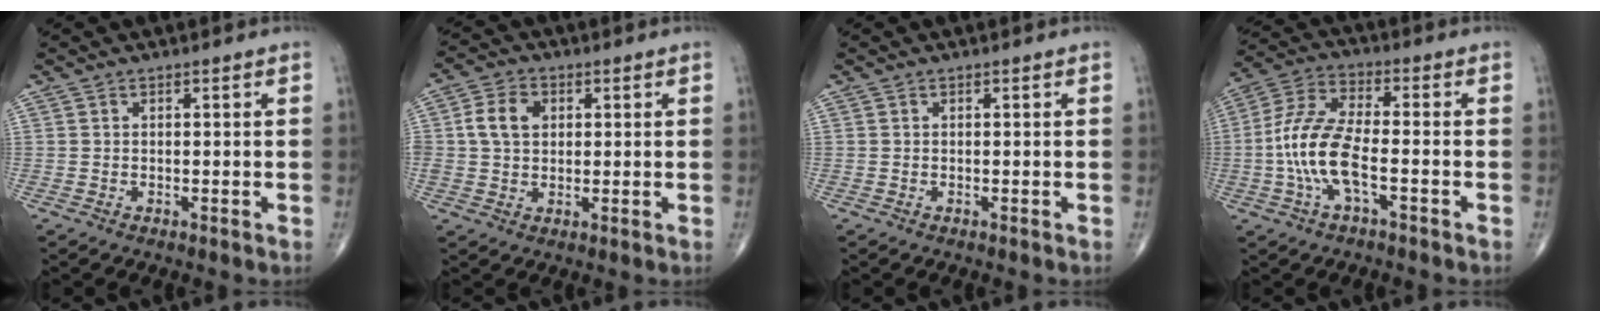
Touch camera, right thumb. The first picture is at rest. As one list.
[{"total": 6.6, "force": [1.3, 4.9, 4.2], "torque": [-0.069, 0.008, 0.019]}, {"total": 0.0}, {"total": 11.6, "force": [-2.8, 4.4, 10.3], "torque": [-0.229, 0.034, -0.058]}]